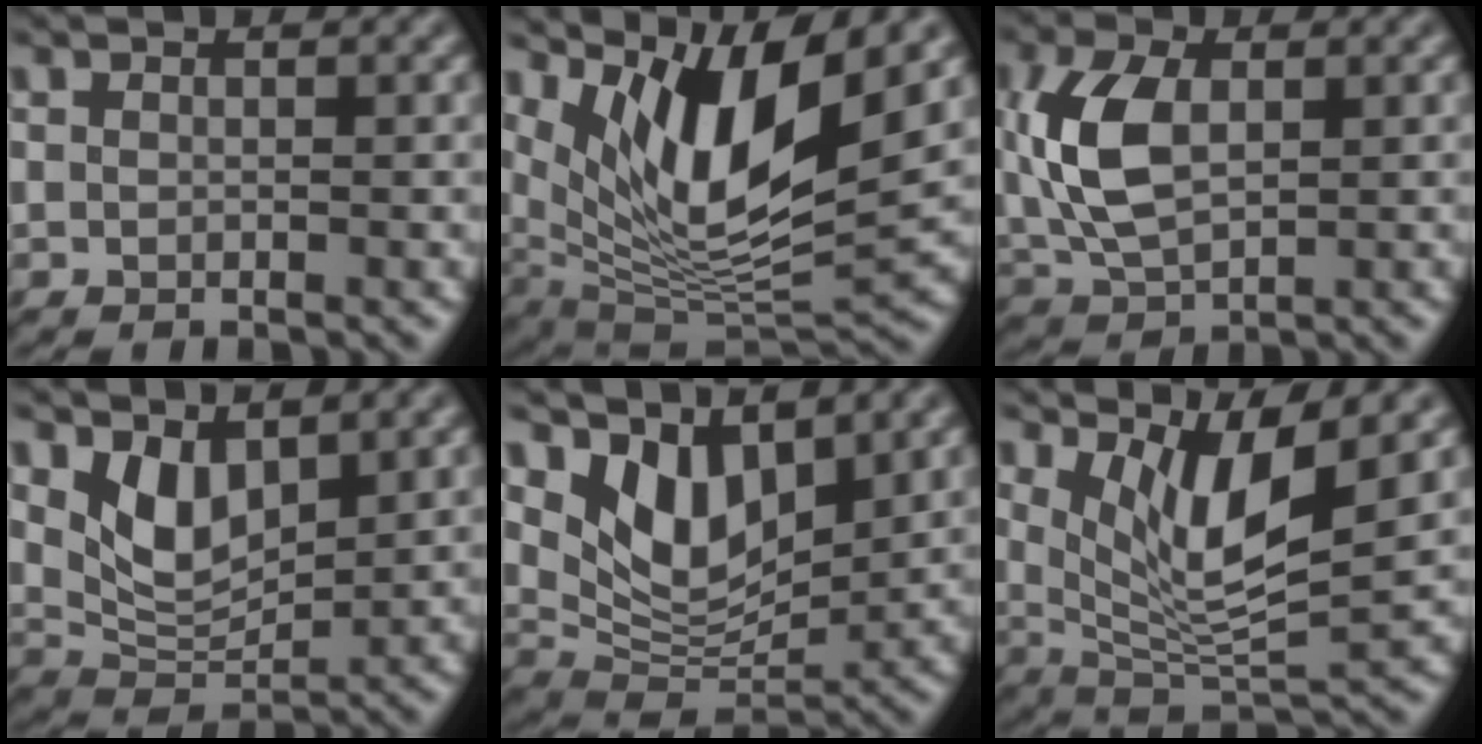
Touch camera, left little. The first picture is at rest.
{"total": 10.9, "force": [5.4, 2.8, 9.0], "torque": [-0.163, 0.000, 0.101]}
{"total": 5.9, "force": [0.3, 3.0, 5.0], "torque": [-0.110, 0.009, 0.000]}
{"total": 4.2, "force": [1.8, 1.7, 3.4], "torque": [-0.063, -0.010, 0.032]}
{"total": 6.3, "force": [3.3, 2.8, 4.6], "torque": [-0.088, -0.011, 0.054]}
{"total": 7.2, "force": [3.3, 1.3, 6.2], "torque": [-0.116, -0.015, 0.062]}